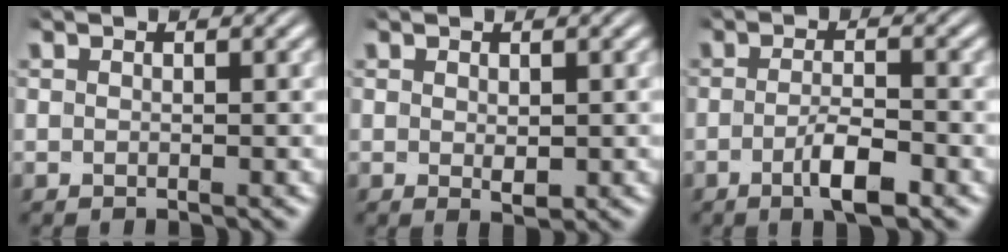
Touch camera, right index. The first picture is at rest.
{"total": 1.4, "force": [-0.1, 0.7, 1.2], "torque": [-0.019, -0.010, 0.006]}
{"total": 3.7, "force": [-1.8, 0.8, 3.2], "torque": [-0.053, -0.012, -0.028]}